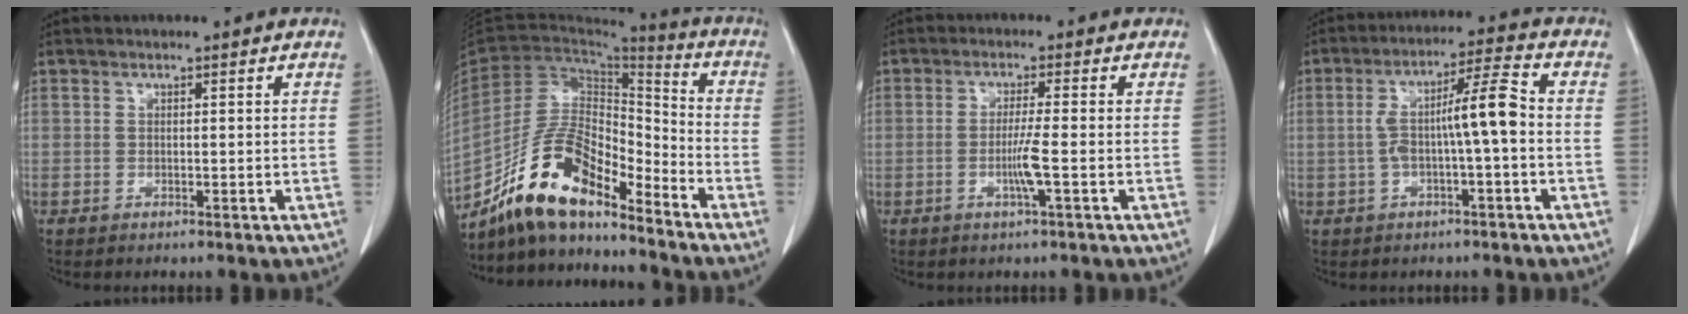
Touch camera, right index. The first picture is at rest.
{"total": 14.3, "force": [-11.4, 4.2, 7.5], "torque": [-0.140, 0.022, -0.208]}
{"total": 3.9, "force": [-1.1, -0.6, 3.8], "torque": [-0.073, -0.007, -0.022]}
{"total": 8.3, "force": [-0.7, 0.6, 8.3], "torque": [-0.150, 0.030, -0.013]}